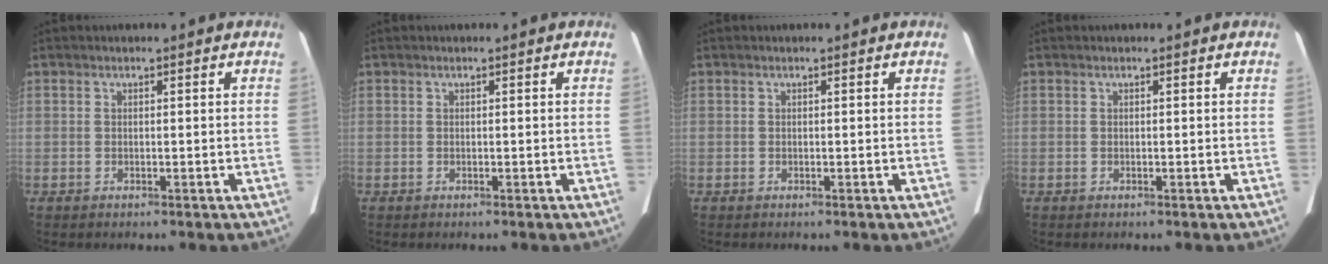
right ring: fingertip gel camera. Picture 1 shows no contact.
{"total": 0.0}
{"total": 0.0}
{"total": 0.0}